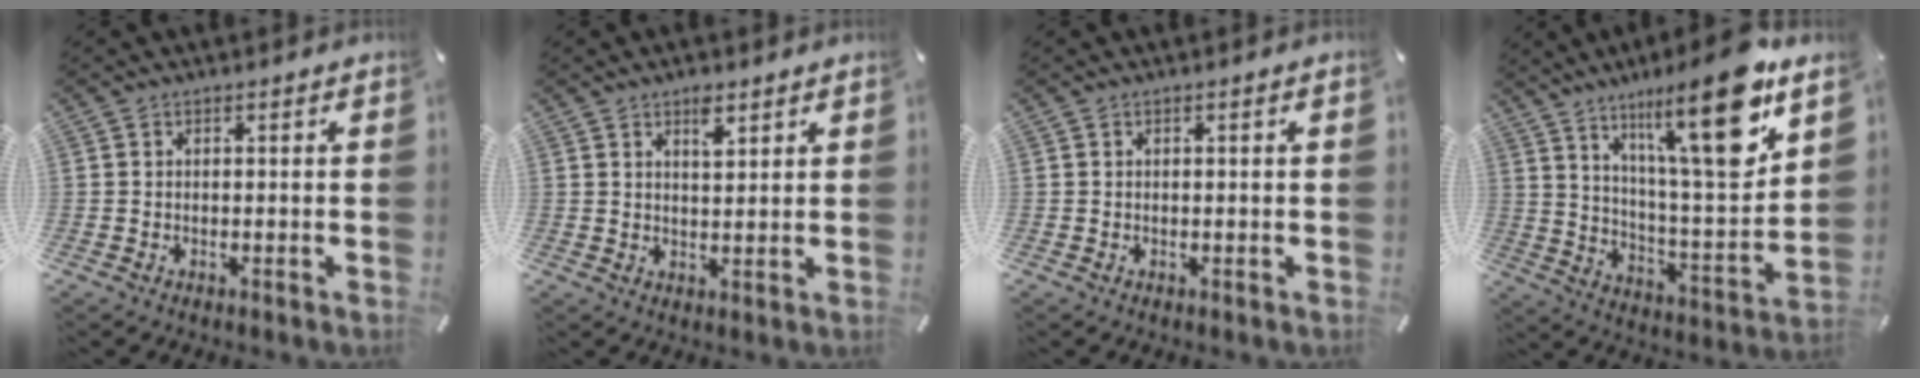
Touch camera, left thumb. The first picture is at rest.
{"total": 3.7, "force": [2.4, 1.4, 2.4], "torque": [-0.028, -0.012, 0.039]}
{"total": 0.6, "force": [0.1, -0.1, 0.6], "torque": [-0.010, -0.001, 0.002]}
{"total": 21.4, "force": [13.1, 5.1, 16.1], "torque": [-0.254, -0.077, 0.201]}